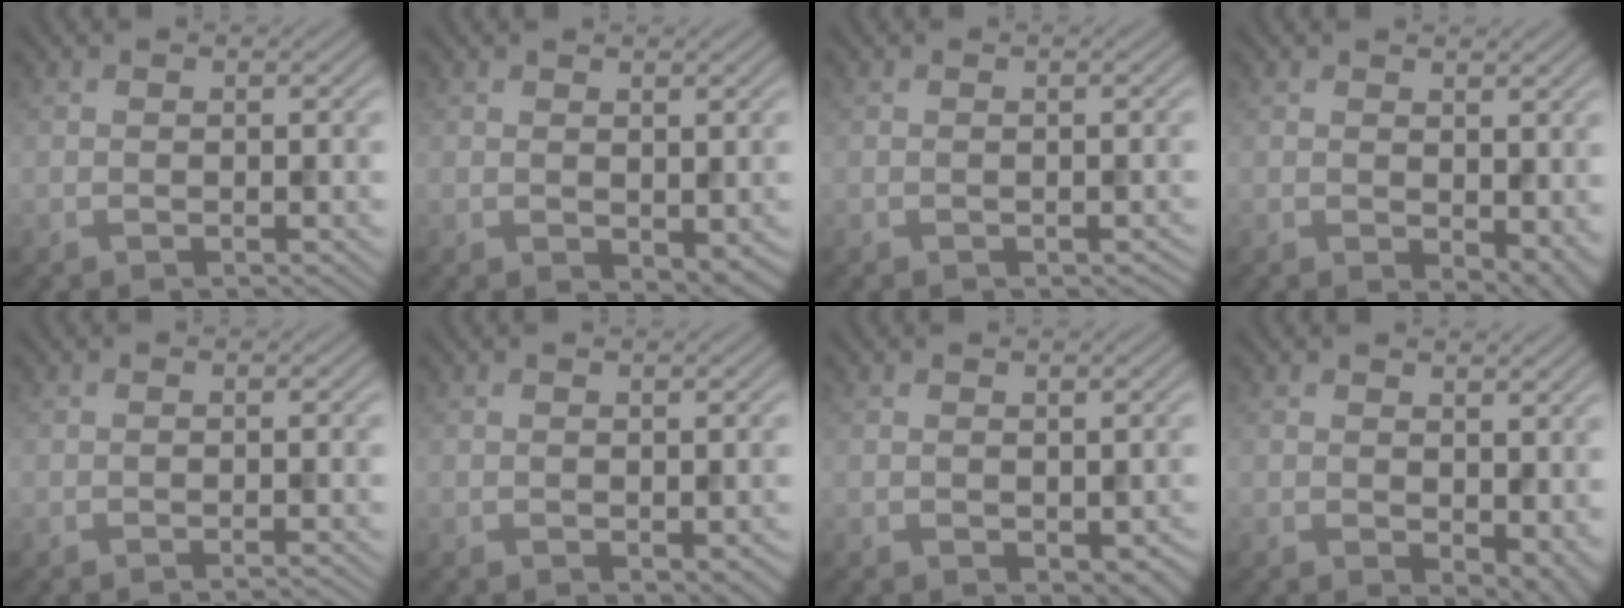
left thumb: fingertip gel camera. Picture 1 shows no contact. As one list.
[{"total": 1.9, "force": [0.2, 1.2, 1.5], "torque": [-0.024, -0.009, 0.011]}, {"total": 0.5, "force": [-0.4, 0.2, 0.3], "torque": [-0.004, -0.006, -0.002]}, {"total": 5.0, "force": [-0.2, 3.2, 3.9], "torque": [-0.059, -0.021, 0.011]}, {"total": 0.9, "force": [-0.7, 0.1, 0.6], "torque": [-0.003, 0.000, -0.018]}, {"total": 1.5, "force": [-0.3, 0.8, 1.2], "torque": [-0.016, -0.008, 0.001]}, {"total": 1.8, "force": [-0.3, 1.1, 1.4], "torque": [-0.022, -0.010, 0.002]}, {"total": 5.5, "force": [0.0, 3.6, 4.2], "torque": [-0.059, -0.023, 0.014]}]